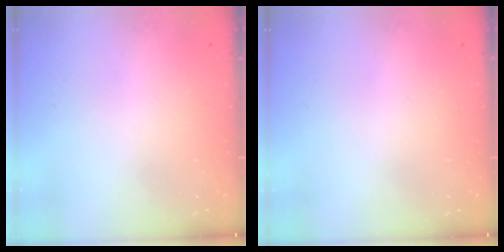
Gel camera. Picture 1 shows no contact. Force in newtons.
{"total": 0.0}